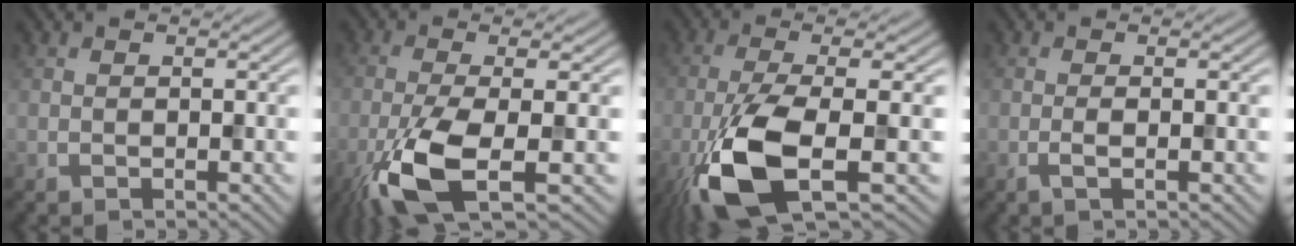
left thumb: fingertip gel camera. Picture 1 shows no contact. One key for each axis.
{"total": 9.7, "fx": -4.2, "fy": 2.5, "fz": 8.4, "tx": -0.172, "ty": -0.011, "tz": -0.087}
{"total": 10.9, "fx": -4.4, "fy": 3.1, "fz": 9.5, "tx": -0.200, "ty": -0.013, "tz": -0.093}
{"total": 1.5, "fx": -0.4, "fy": 0.2, "fz": 1.4, "tx": -0.028, "ty": 0.002, "tz": -0.013}